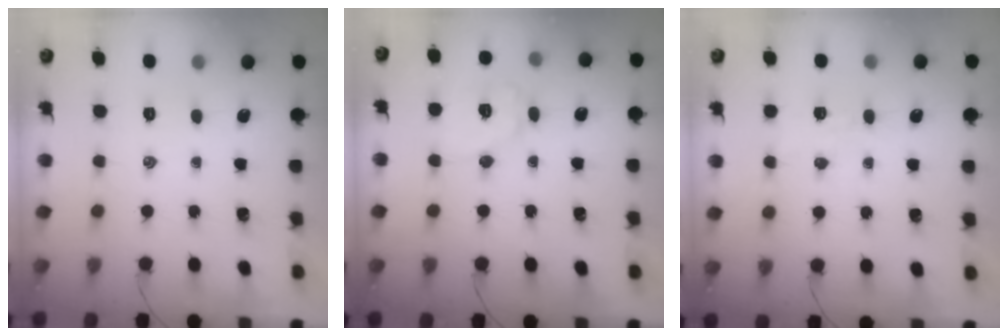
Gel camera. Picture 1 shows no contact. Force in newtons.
{"total": 8.1, "press": 8.1, "slide": 0.6}
{"total": 2.6, "press": 2.5, "slide": 0.9}